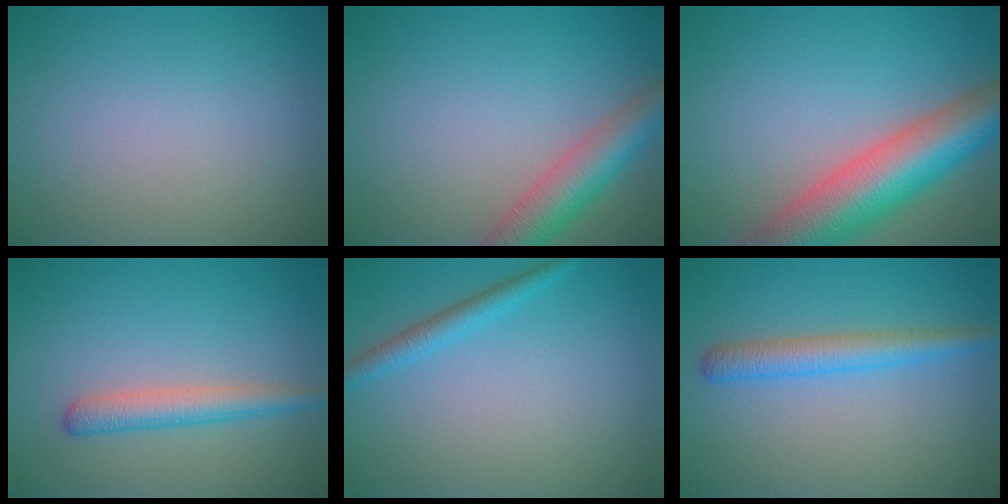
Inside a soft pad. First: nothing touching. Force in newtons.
{"total": 5.0, "press": 4.9, "slide": 0.2}
{"total": 10.4, "press": 10.4, "slide": 0.7}
{"total": 2.8, "press": 2.8, "slide": 0.1}
{"total": 1.9, "press": 1.9, "slide": 0.2}
{"total": 3.2, "press": 3.2, "slide": 0.1}